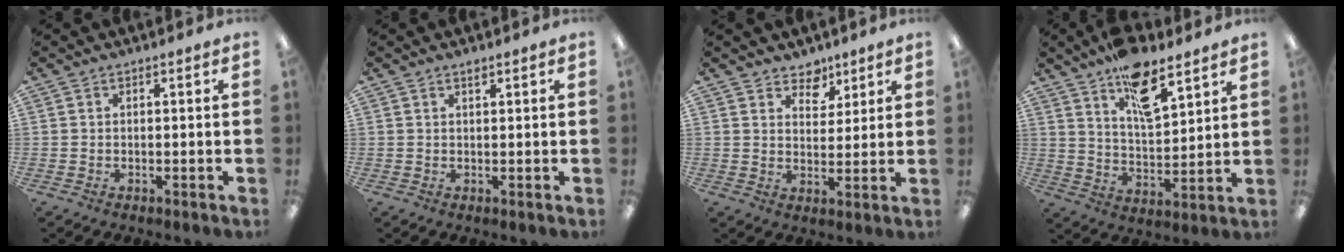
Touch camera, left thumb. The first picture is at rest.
{"total": 1.0, "force": [0.8, 0.2, 0.4], "torque": [-0.011, 0.001, 0.016]}
{"total": 5.6, "force": [4.5, 3.3, 0.5], "torque": [0.002, -0.031, 0.079]}
{"total": 13.0, "force": [9.0, 5.1, 7.8], "torque": [-0.118, -0.046, 0.157]}